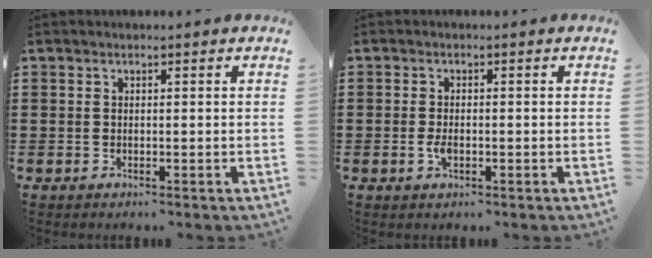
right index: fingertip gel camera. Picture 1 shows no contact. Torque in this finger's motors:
{"motor_torque": [2.14, 0.00, 0.48, 0.10]}